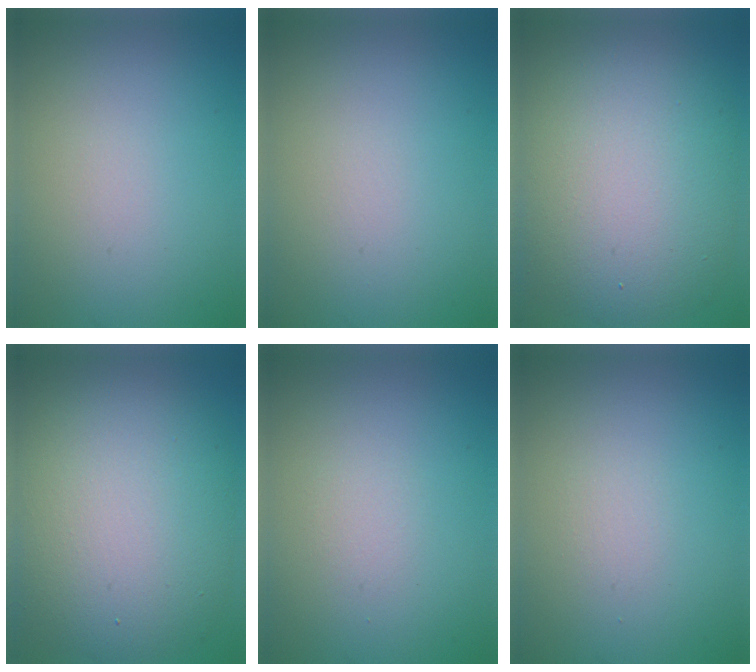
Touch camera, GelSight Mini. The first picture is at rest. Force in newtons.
{"total": 0.0}
{"total": 11.1, "press": 11.1, "slide": 0.6}
{"total": 11.4, "press": 11.4, "slide": 0.8}
{"total": 0.9, "press": 0.9, "slide": 0.1}
{"total": 0.7, "press": 0.7, "slide": 0.1}